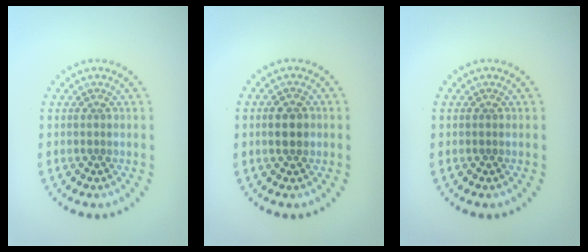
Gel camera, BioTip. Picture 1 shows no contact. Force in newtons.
{"total": 2.4, "press": 2.4, "slide": 0.1}
{"total": 0.0}